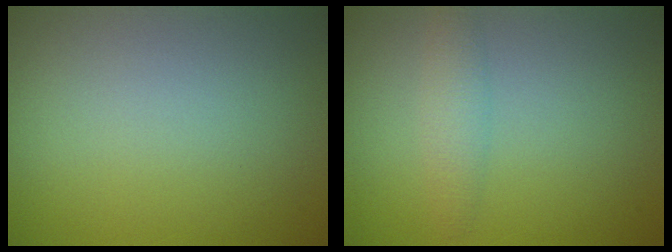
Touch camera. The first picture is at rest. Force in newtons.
{"total": 1.9, "press": 1.9, "slide": 0.1}